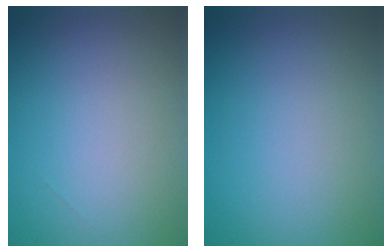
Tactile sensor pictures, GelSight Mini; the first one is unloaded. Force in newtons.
{"total": 0.0}